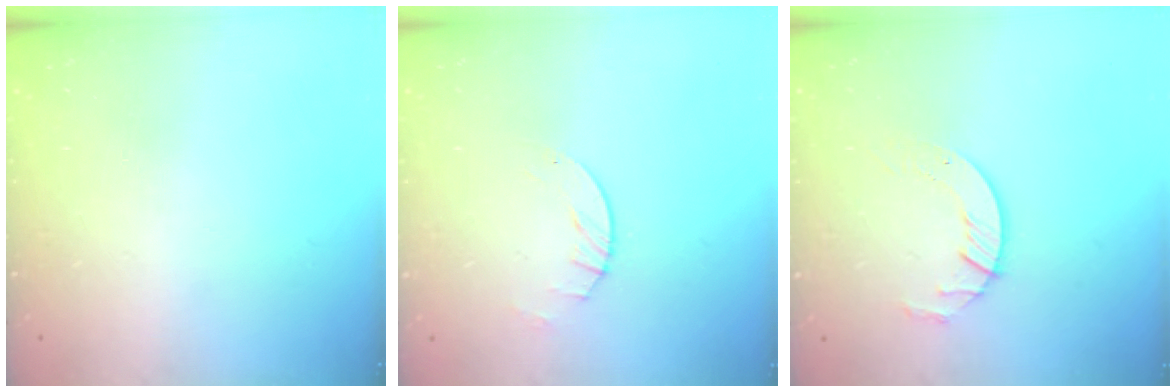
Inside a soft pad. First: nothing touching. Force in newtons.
{"total": 2.8, "press": 2.8, "slide": 0.4}
{"total": 5.7, "press": 5.7, "slide": 0.4}